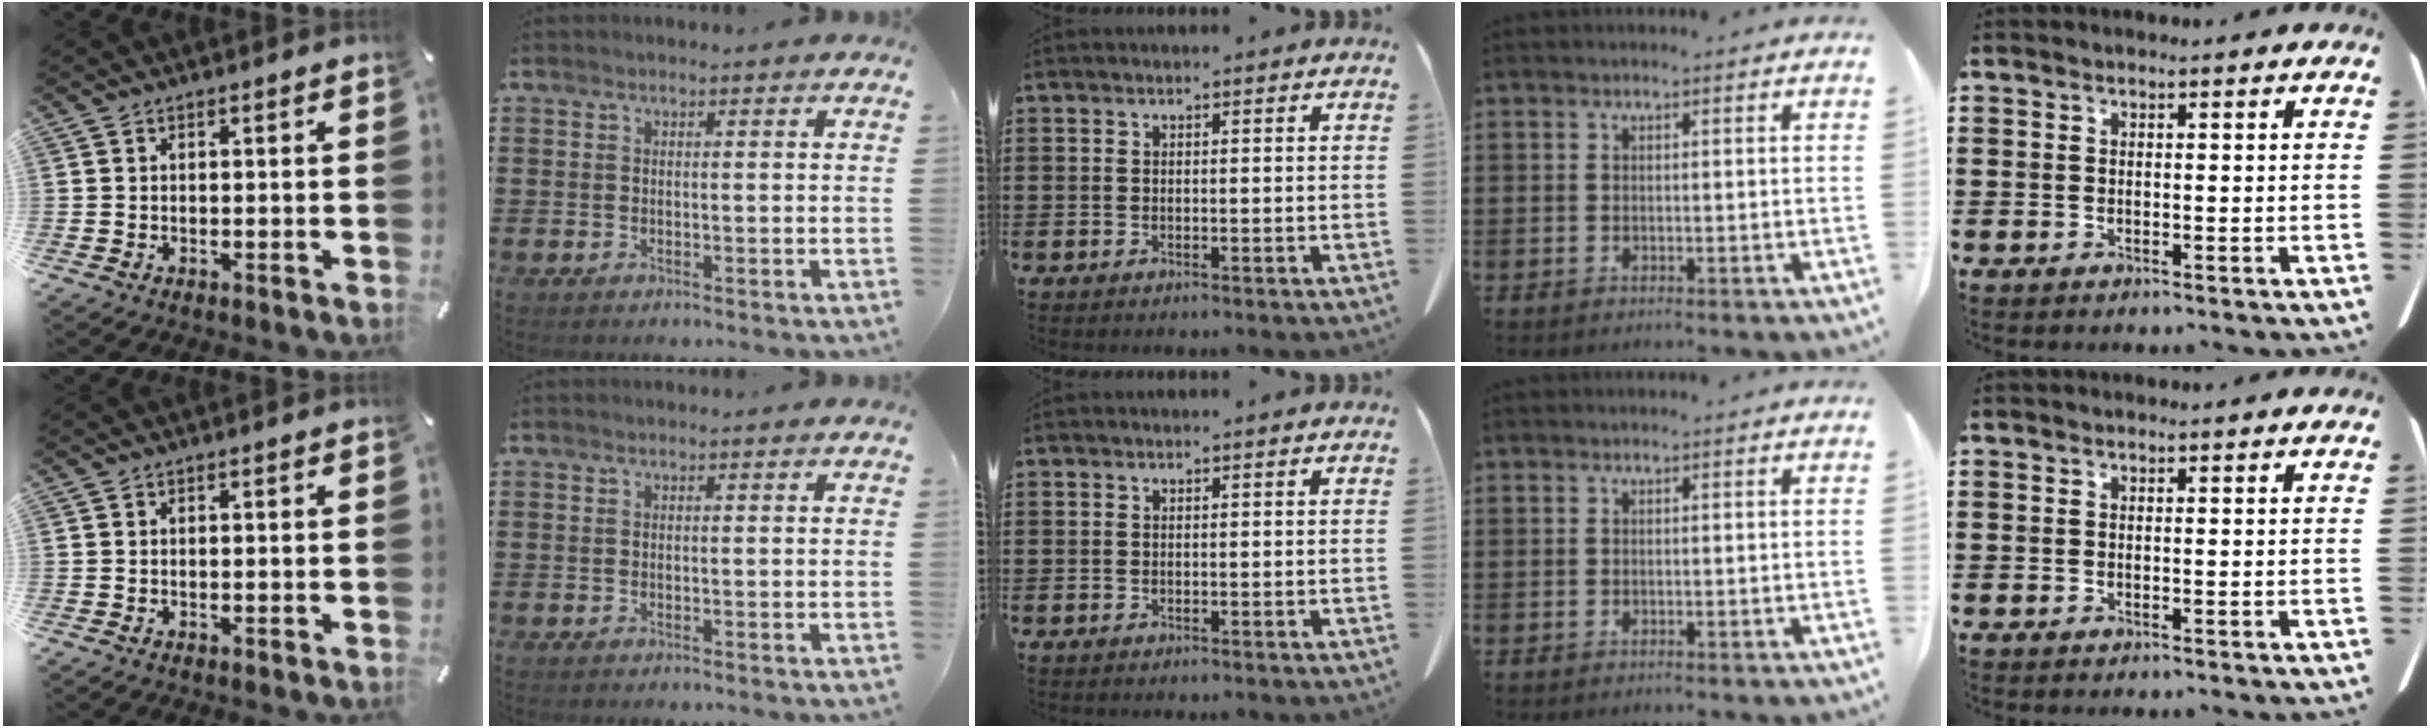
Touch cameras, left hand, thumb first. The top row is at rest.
{}